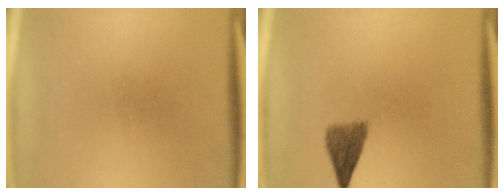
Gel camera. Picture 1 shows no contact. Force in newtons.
{"total": 3.6}